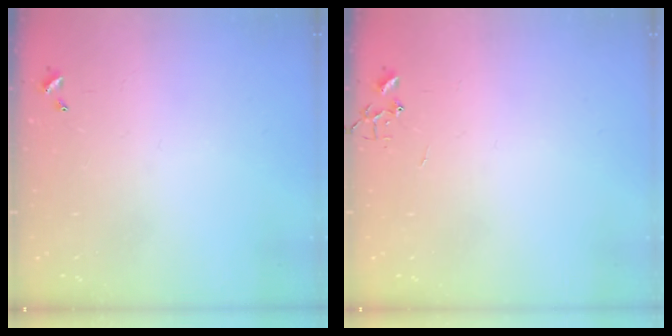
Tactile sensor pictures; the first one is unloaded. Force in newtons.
{"total": 0.0}